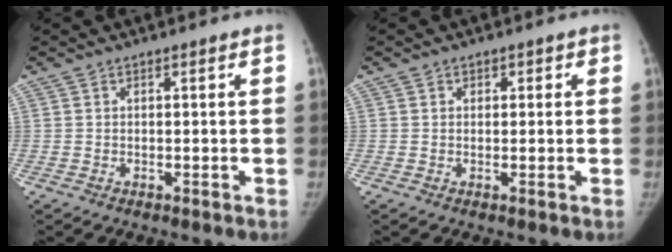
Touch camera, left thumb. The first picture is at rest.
{"total": 1.5, "force": [0.5, 1.3, 0.3], "torque": [0.018, 0.001, 0.001]}